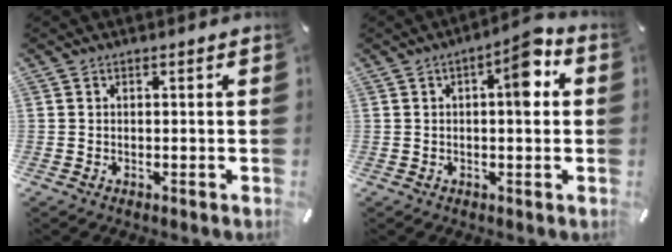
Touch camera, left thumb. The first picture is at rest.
{"total": 8.6, "force": [2.0, 3.0, 7.8], "torque": [-0.102, -0.004, 0.022]}